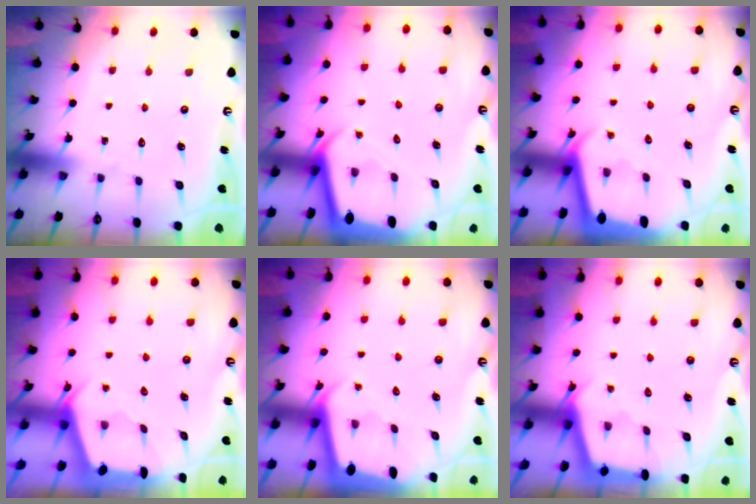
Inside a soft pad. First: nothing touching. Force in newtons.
{"total": 2.0, "press": 2.0, "slide": 0.1}
{"total": 2.1, "press": 2.1, "slide": 0.1}
{"total": 2.1, "press": 2.1, "slide": 0.3}
{"total": 1.9, "press": 1.9, "slide": 0.1}
{"total": 2.4, "press": 2.4, "slide": 0.2}